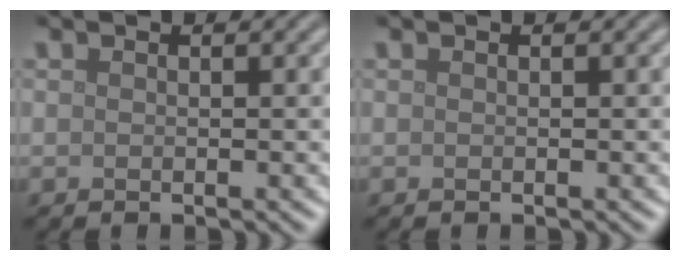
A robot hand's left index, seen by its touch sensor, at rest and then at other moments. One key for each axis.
{"total": 0.0}